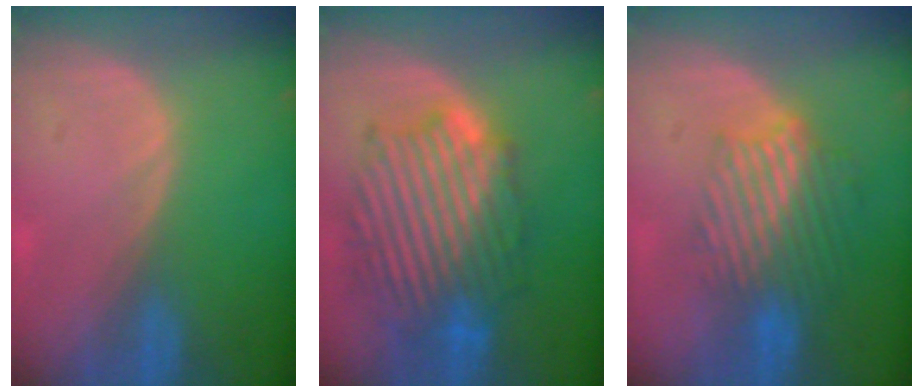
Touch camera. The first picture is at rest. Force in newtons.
{"total": 11.7, "press": 11.7, "slide": 0.8}
{"total": 9.5, "press": 8.1, "slide": 4.8}